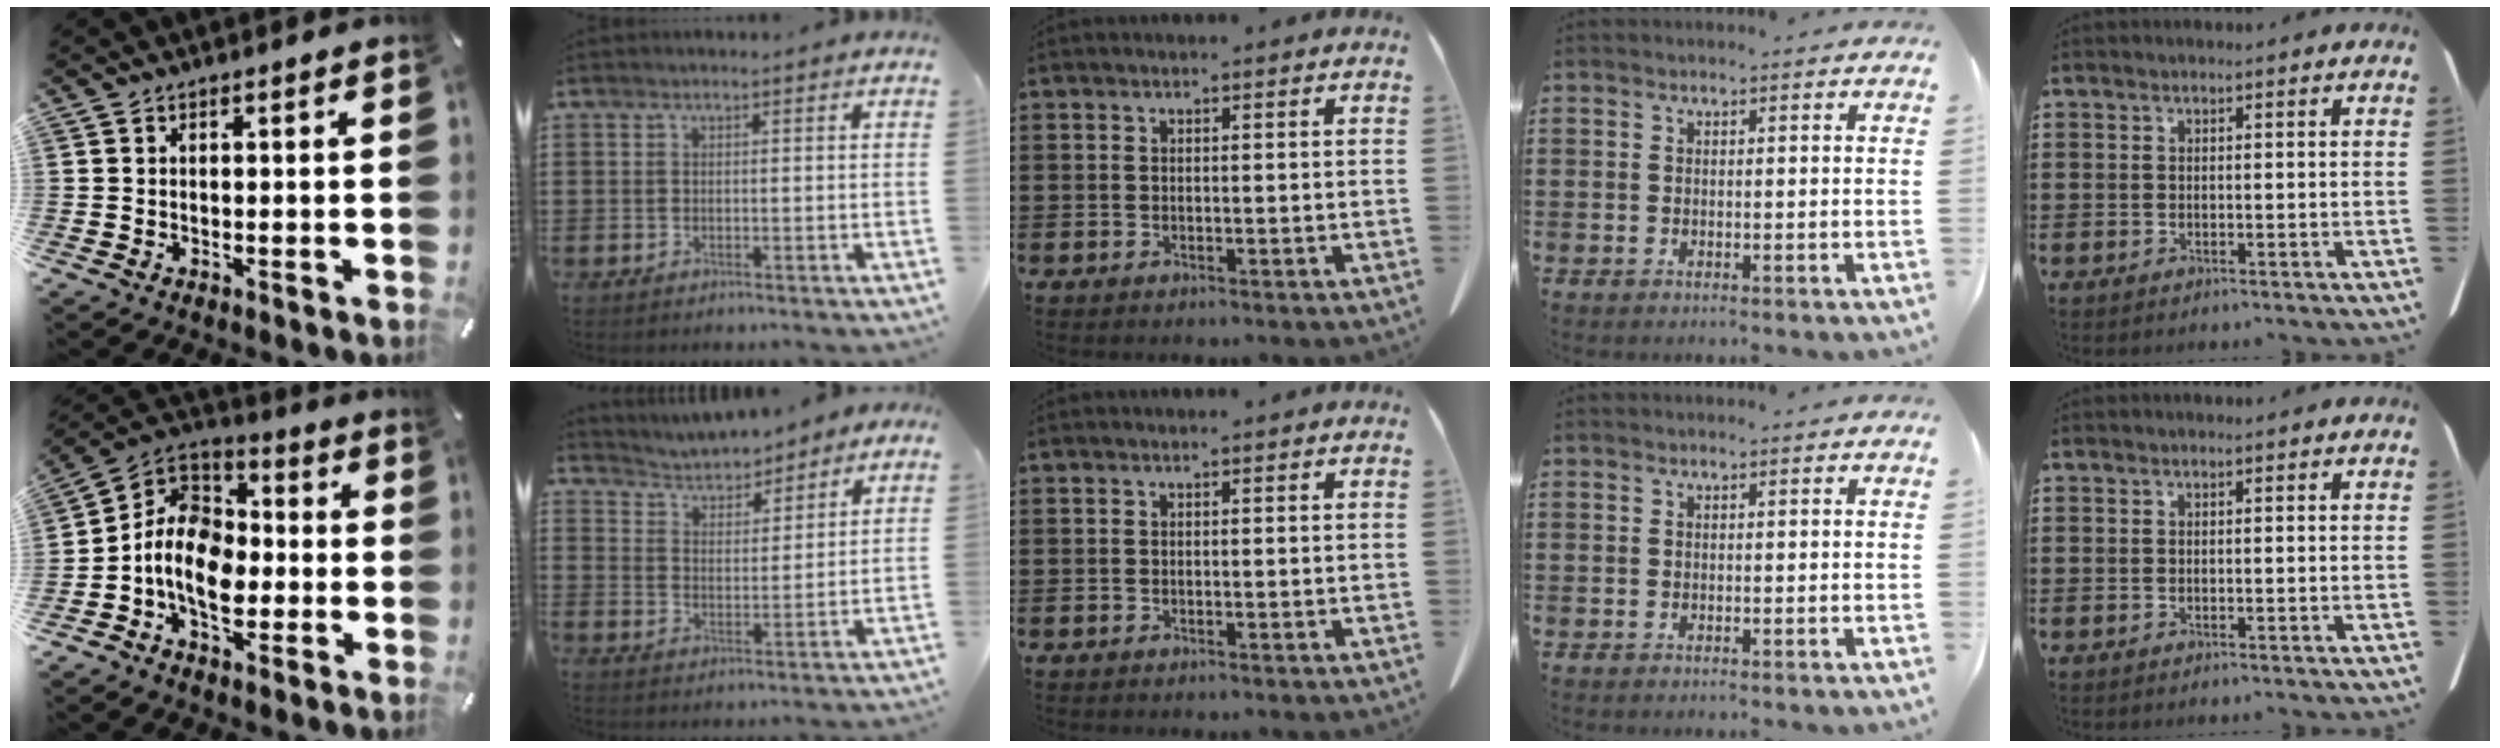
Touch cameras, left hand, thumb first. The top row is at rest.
{"thumb": {"total": 12.2, "force": [-4.5, 9.0, 6.9], "torque": [-0.157, 0.020, -0.087]}, "index": {"total": 3.9, "force": [3.8, 1.1, 0.2], "torque": [-0.027, -0.020, 0.063]}}